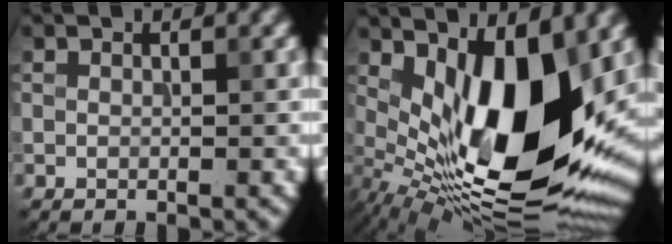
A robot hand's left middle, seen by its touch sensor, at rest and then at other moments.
{"total": 15.7, "force": [1.4, 6.6, 14.2], "torque": [-0.219, -0.013, 0.024]}